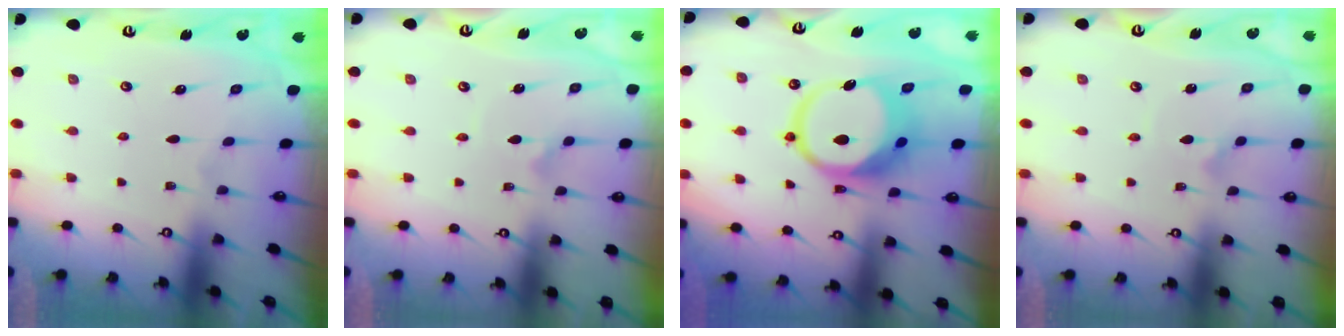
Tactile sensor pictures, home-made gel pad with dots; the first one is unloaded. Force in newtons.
{"total": 1.3, "press": 1.3, "slide": 0.2}
{"total": 12.8, "press": 12.7, "slide": 1.7}
{"total": 1.3, "press": 1.3, "slide": 0.2}